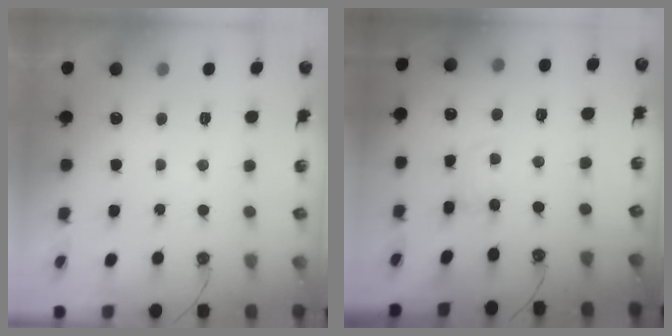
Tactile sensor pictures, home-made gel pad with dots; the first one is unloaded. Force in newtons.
{"total": 1.8, "press": 1.8, "slide": 0.2}